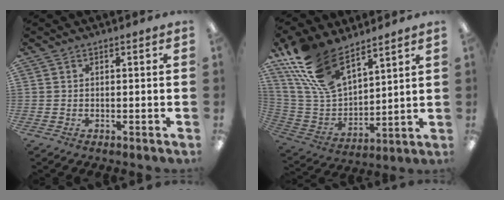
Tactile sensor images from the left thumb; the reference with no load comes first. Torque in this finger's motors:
{"motor_torque": [0.64, 0.50, 1.52, -1.27, 0.49]}